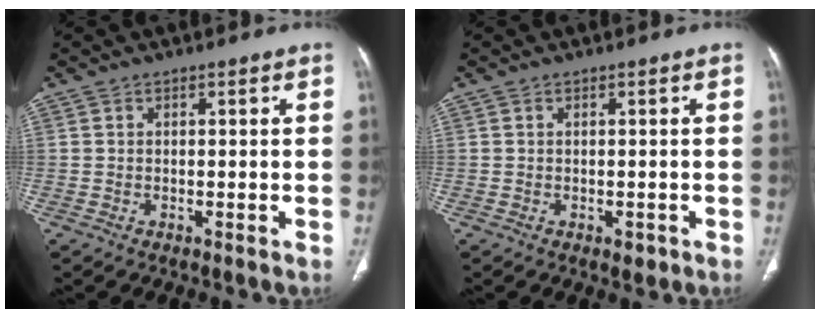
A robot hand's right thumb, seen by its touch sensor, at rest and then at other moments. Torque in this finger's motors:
{"motor_torque": [-0.22, 0.00, -0.40, 0.11, 0.03]}